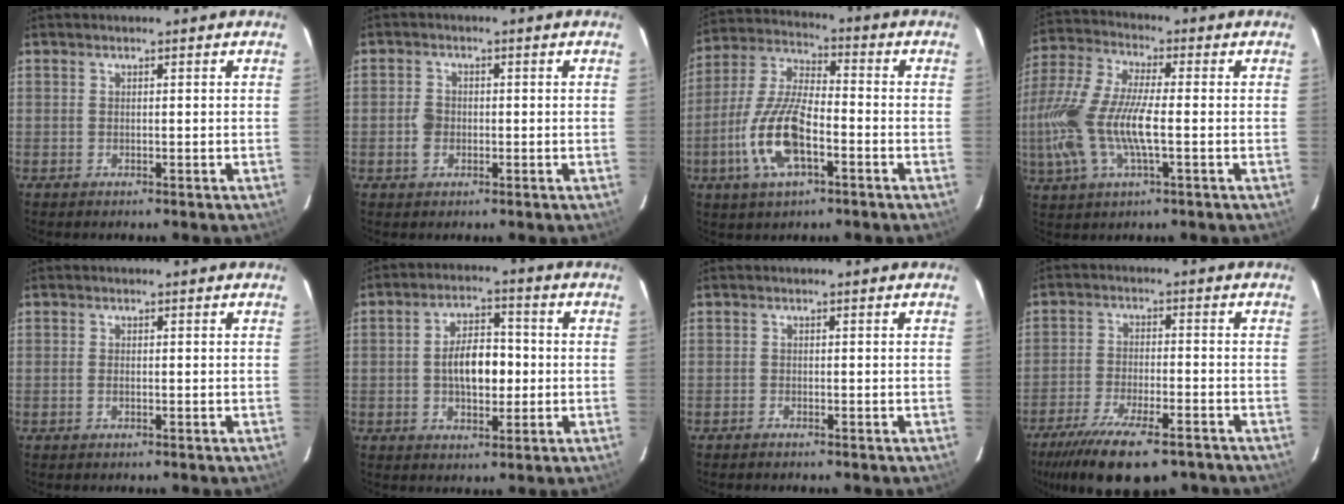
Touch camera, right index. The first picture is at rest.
{"total": 3.0, "force": [-0.7, 2.5, 1.5], "torque": [-0.032, 0.005, -0.013]}
{"total": 14.3, "force": [-5.2, 5.3, 12.2], "torque": [-0.265, -0.004, -0.101]}
{"total": 17.7, "force": [-2.9, 5.6, 16.6], "torque": [-0.345, -0.008, -0.061]}
{"total": 0.9, "force": [-0.3, 0.5, 0.7], "torque": [-0.015, 0.000, -0.006]}
{"total": 8.6, "force": [-0.7, 4.6, 7.3], "torque": [-0.129, 0.015, -0.008]}
{"total": 0.7, "force": [-0.6, 0.2, 0.2], "torque": [-0.006, 0.002, -0.013]}
{"total": 15.8, "force": [-11.6, 4.7, 9.6], "torque": [-0.200, -0.042, -0.188]}